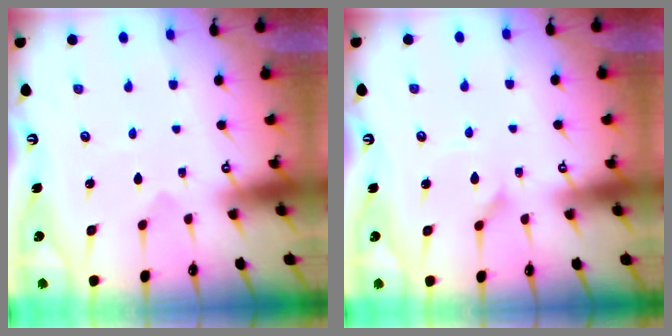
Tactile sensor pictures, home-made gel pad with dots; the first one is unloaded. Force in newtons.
{"total": 4.7, "press": 4.7, "slide": 0.3}